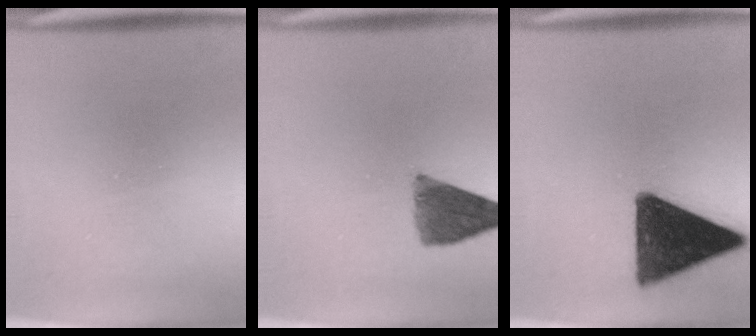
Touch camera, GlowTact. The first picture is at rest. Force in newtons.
{"total": 7.1}
{"total": 15.6}